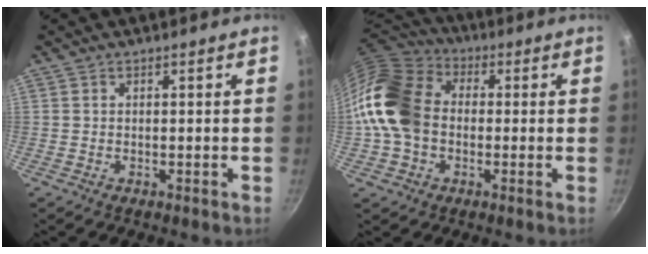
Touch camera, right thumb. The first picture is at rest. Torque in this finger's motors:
{"motor_torque": [2.46, 2.54, 1.46, -0.77, 0.24]}